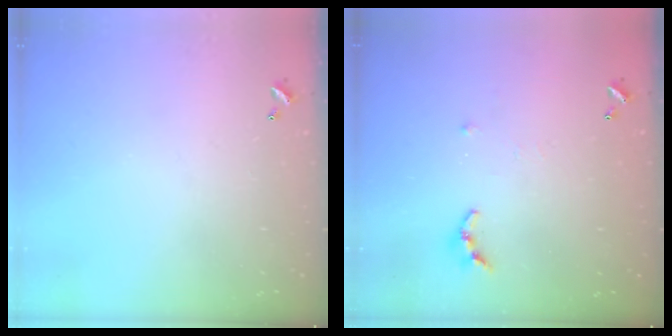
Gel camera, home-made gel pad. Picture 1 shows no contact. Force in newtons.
{"total": 5.8, "press": 5.8, "slide": 0.1}